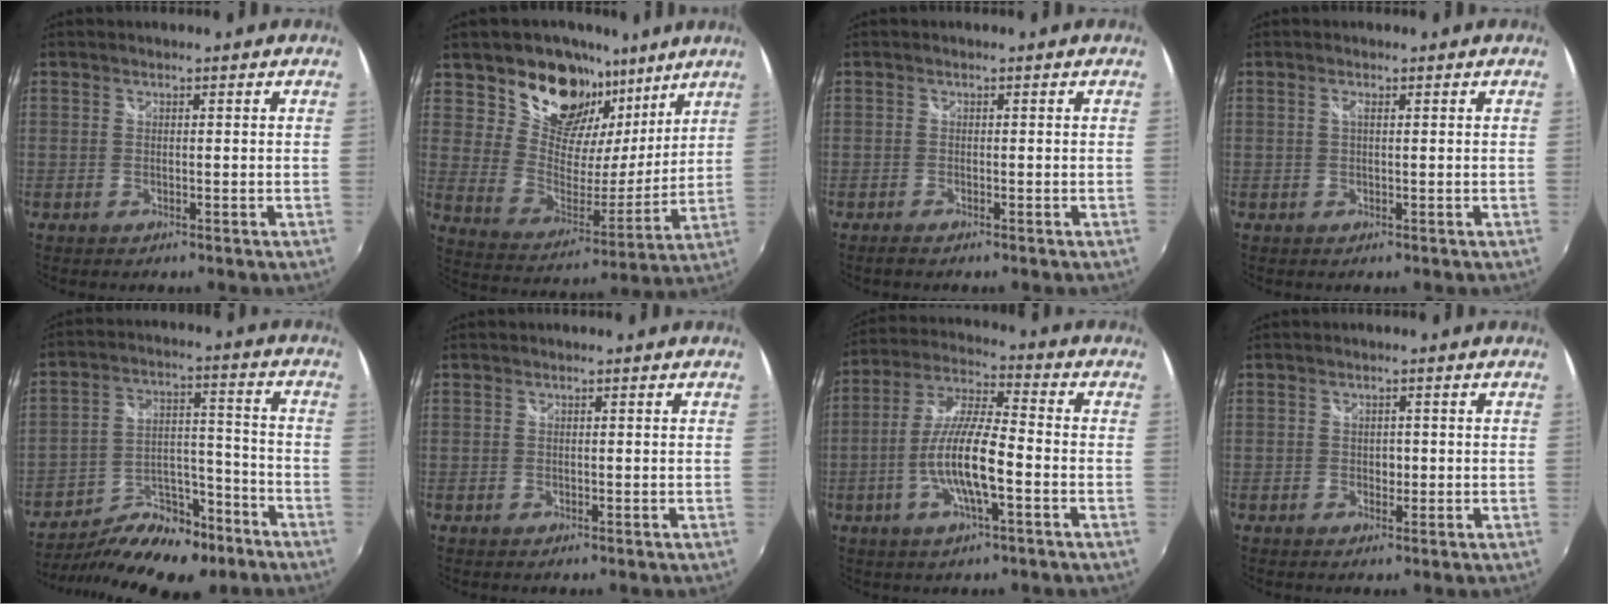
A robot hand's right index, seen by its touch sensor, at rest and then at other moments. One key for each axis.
{"total": 19.2, "fx": 12.3, "fy": 12.0, "fz": 8.6, "tx": -0.161, "ty": 0.008, "tz": 0.219}
{"total": 1.0, "fx": -0.9, "fy": 0.3, "fz": 0.4, "tx": -0.010, "ty": -0.006, "tz": -0.021}
{"total": 0.8, "fx": 0.3, "fy": 0.1, "fz": 0.7, "tx": -0.015, "ty": 0.001, "tz": 0.003}
{"total": 18.4, "fx": -13.7, "fy": 8.4, "fz": 9.0, "tx": -0.178, "ty": 0.011, "tz": -0.211}
{"total": 0.0}
{"total": 12.4, "fx": -3.9, "fy": 2.4, "fz": 11.5, "tx": -0.236, "ty": -0.002, "tz": -0.074}
{"total": 1.4, "fx": -0.2, "fy": 1.3, "fz": 0.7, "tx": -0.008, "ty": 0.000, "tz": -0.004}